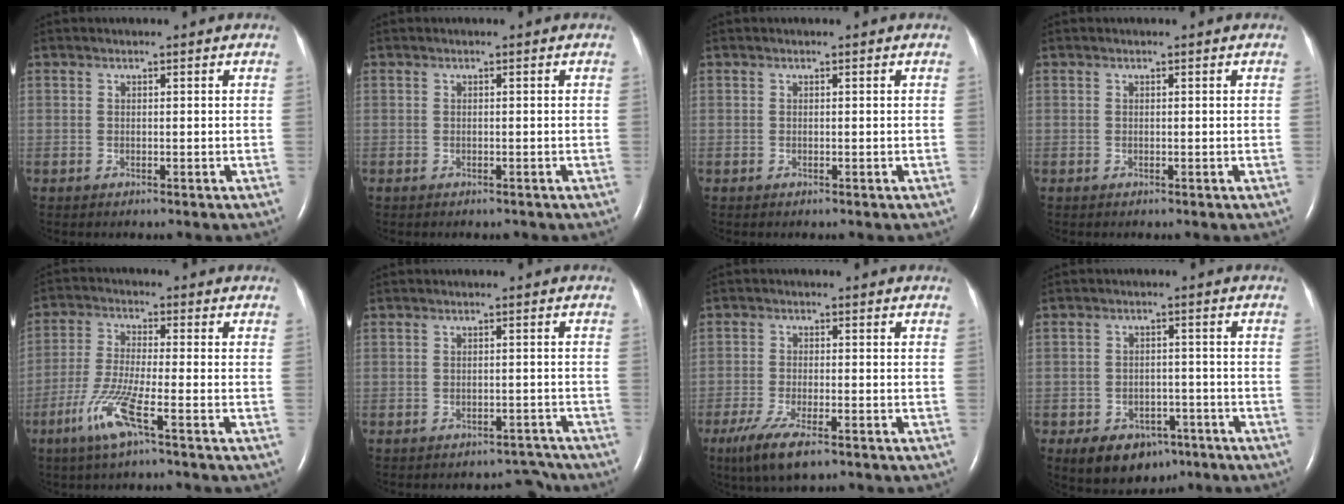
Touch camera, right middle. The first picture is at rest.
{"total": 1.2, "force": [-1.0, 0.4, 0.5], "torque": [-0.012, -0.003, -0.011]}
{"total": 0.0}
{"total": 0.0}
{"total": 7.8, "force": [-4.0, 0.0, 6.7], "torque": [-0.146, -0.015, -0.082]}
{"total": 4.2, "force": [-4.0, 1.5, 0.0], "torque": [0.010, 0.011, -0.050]}
{"total": 7.3, "force": [-4.7, 1.6, 5.3], "torque": [-0.106, -0.019, -0.078]}
{"total": 8.4, "force": [-5.2, 5.5, 3.6], "torque": [-0.055, 0.009, -0.067]}